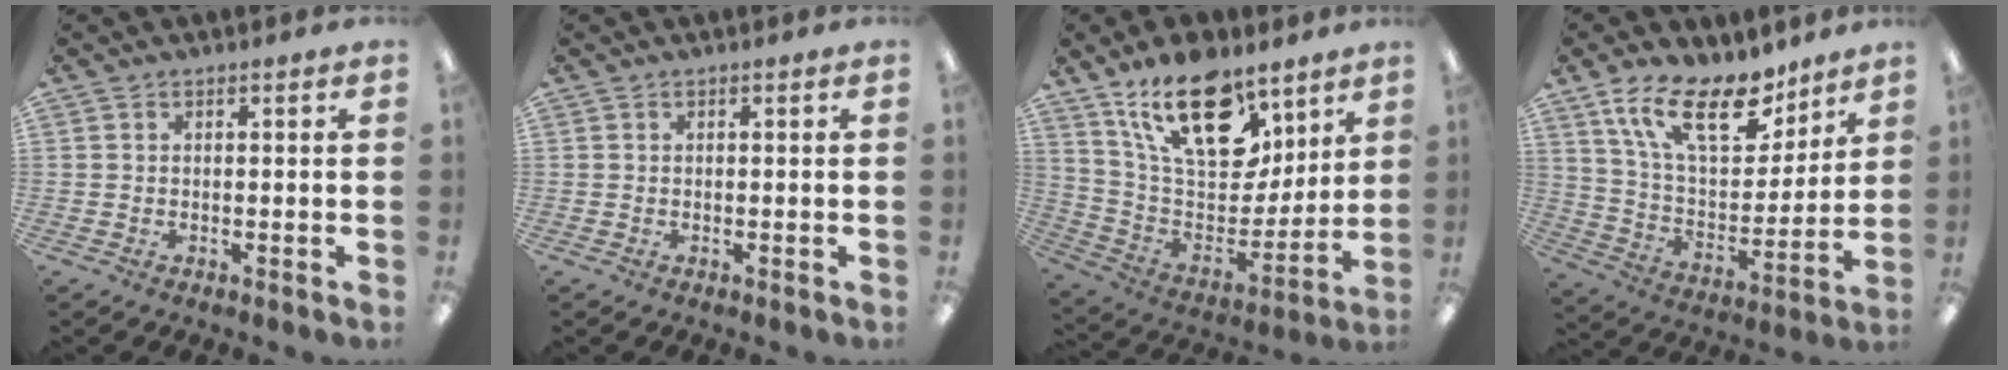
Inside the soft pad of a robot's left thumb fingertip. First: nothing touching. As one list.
[{"total": 0.0}, {"total": 22.5, "force": [14.2, 11.4, 13.2], "torque": [-0.227, -0.075, 0.256]}, {"total": 19.7, "force": [12.7, 8.9, 12.1], "torque": [-0.214, -0.060, 0.224]}]